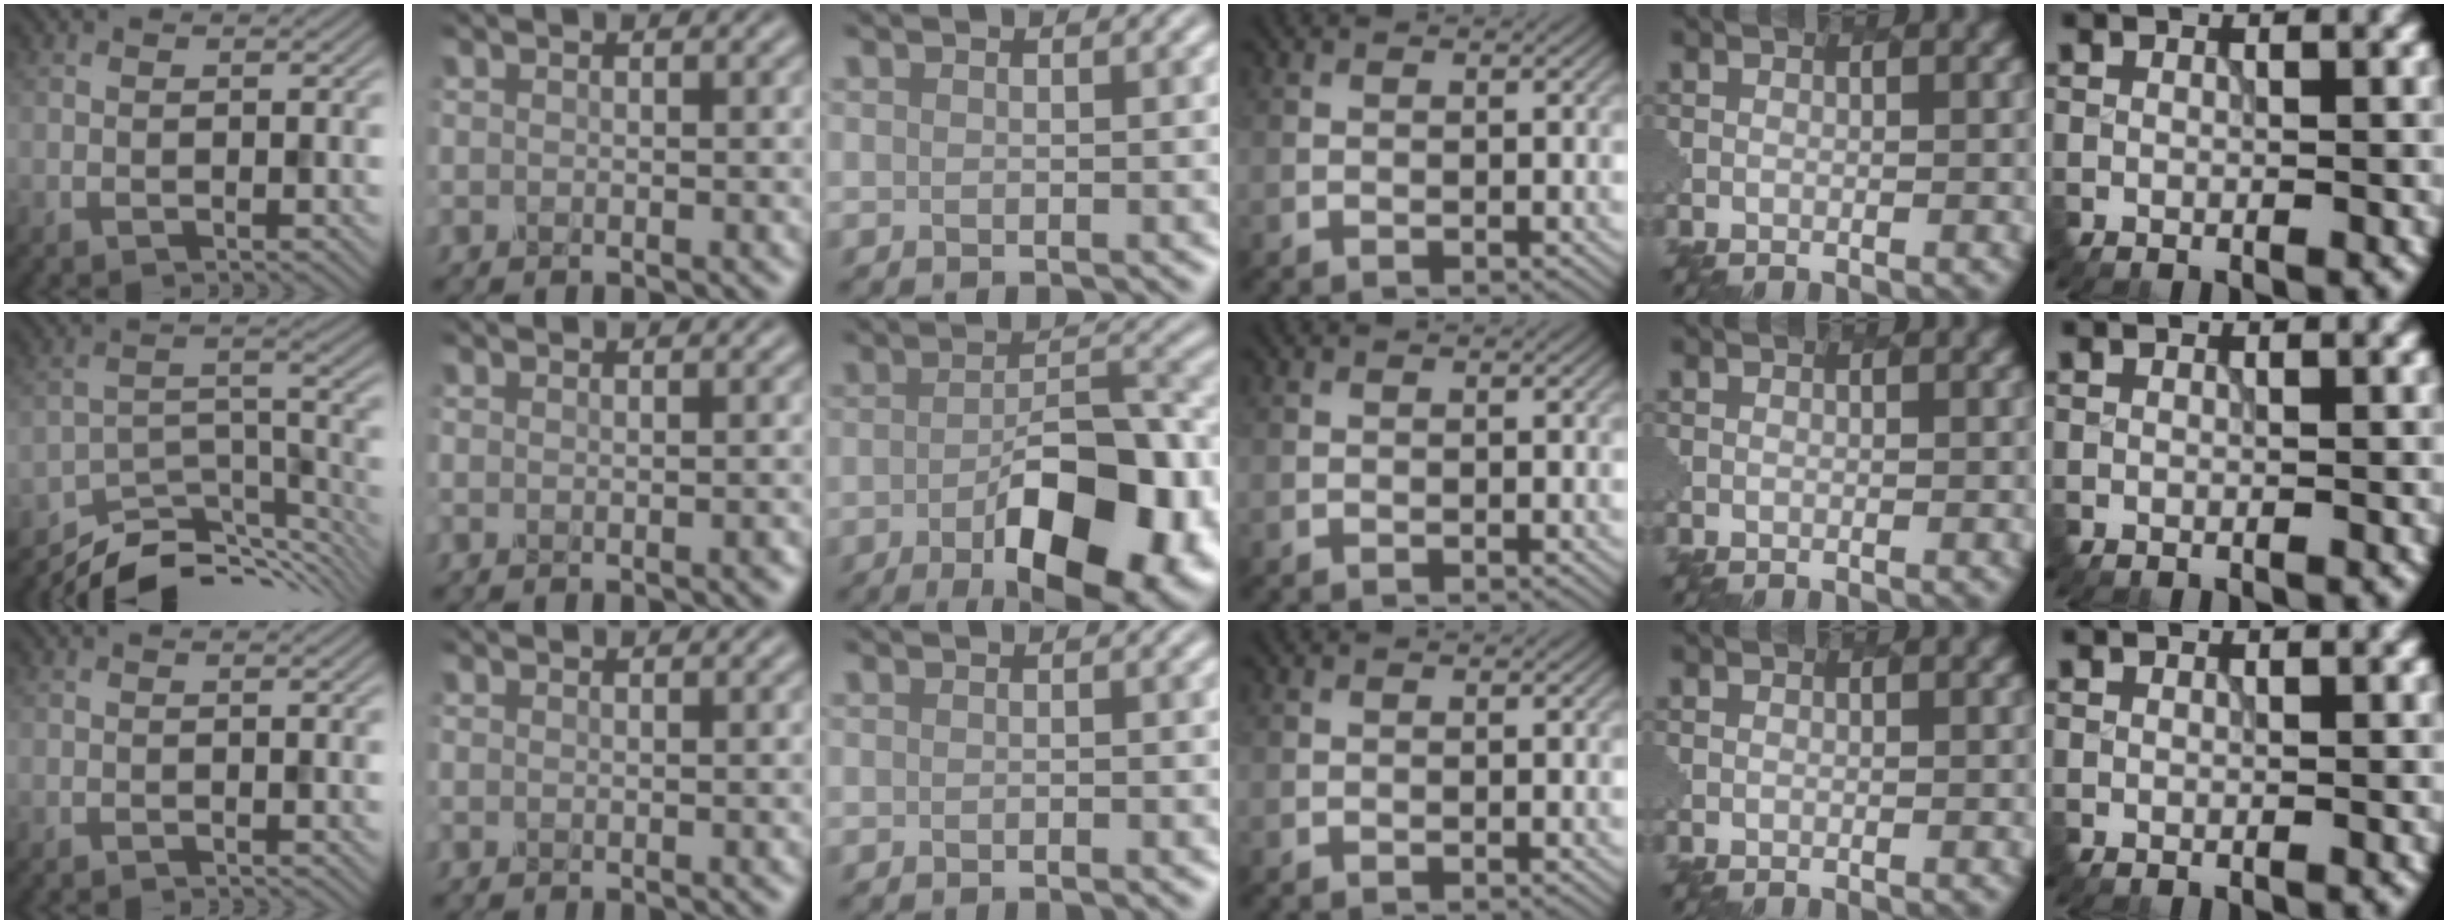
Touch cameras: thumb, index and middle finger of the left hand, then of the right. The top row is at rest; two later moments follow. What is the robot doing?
{"motion": "dispense", "object": "glue stick"}